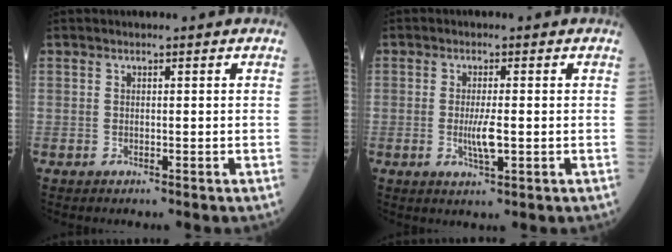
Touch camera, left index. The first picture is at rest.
{"total": 3.4, "force": [-0.6, 0.6, 3.3], "torque": [-0.070, -0.008, -0.010]}